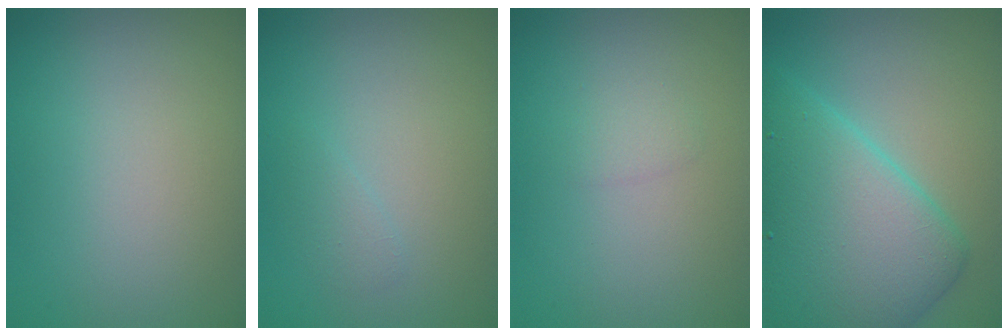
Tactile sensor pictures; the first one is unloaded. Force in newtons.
{"total": 0.9, "press": 0.9, "slide": 0.1}
{"total": 0.9, "press": 0.9, "slide": 0.1}
{"total": 9.6, "press": 9.6, "slide": 0.4}